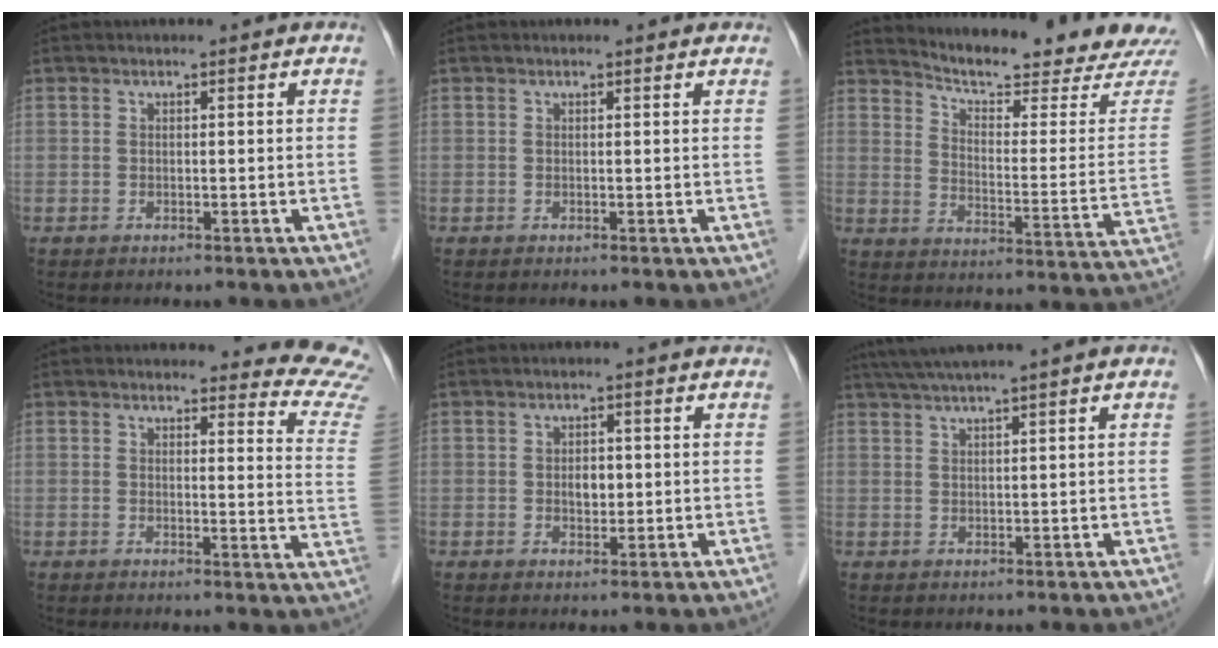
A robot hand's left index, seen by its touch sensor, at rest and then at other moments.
{"total": 1.0, "force": [1.0, 0.2, 0.2], "torque": [-0.010, 0.003, 0.006]}
{"total": 18.7, "force": [18.1, -0.3, 5.0], "torque": [-0.086, -0.092, 0.232]}
{"total": 13.0, "force": [12.9, 1.0, 1.2], "torque": [0.027, -0.114, 0.095]}
{"total": 2.4, "force": [0.0, 1.6, 1.8], "torque": [-0.029, 0.002, 0.002]}
{"total": 5.4, "force": [3.9, -1.1, 3.7], "torque": [-0.068, 0.026, 0.071]}